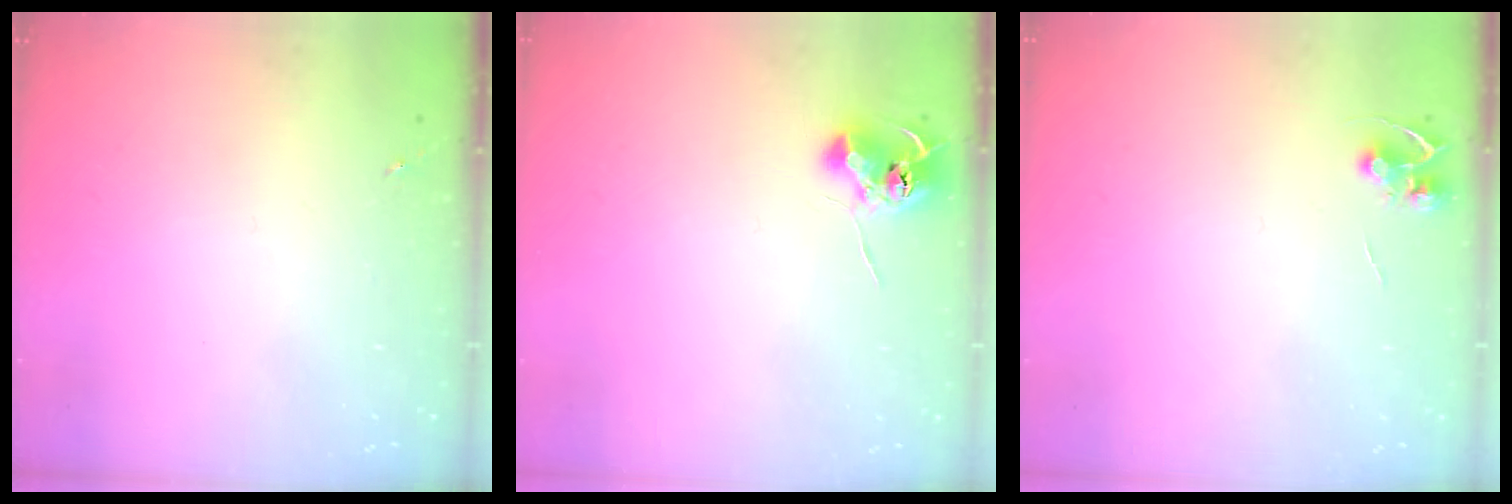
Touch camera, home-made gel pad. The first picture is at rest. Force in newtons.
{"total": 7.8, "press": 7.8, "slide": 0.8}
{"total": 5.7, "press": 5.6, "slide": 0.4}